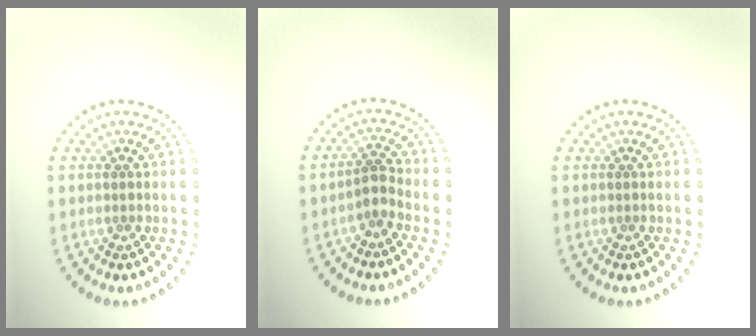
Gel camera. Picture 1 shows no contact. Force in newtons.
{"total": 1.9, "press": 1.5, "slide": 1.1}
{"total": 0.0}